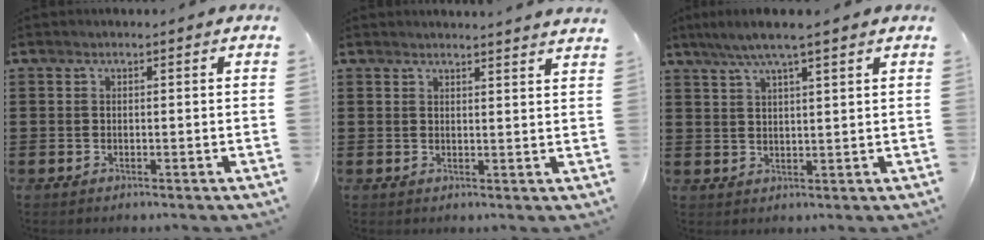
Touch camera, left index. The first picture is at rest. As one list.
[{"total": 2.2, "force": [2.1, -0.5, 0.3], "torque": [-0.009, -0.005, 0.041]}, {"total": 5.1, "force": [3.8, -0.1, 3.4], "torque": [-0.074, -0.004, 0.067]}]